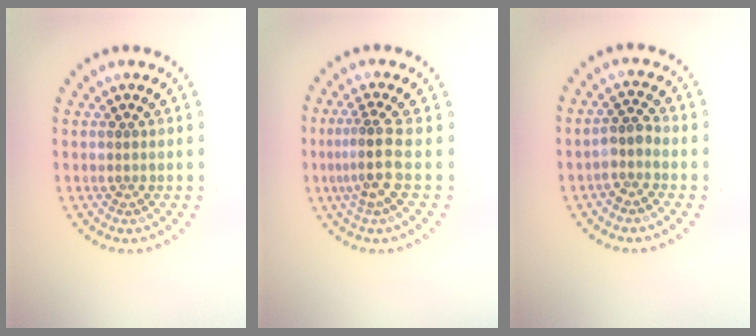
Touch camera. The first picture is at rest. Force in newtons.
{"total": 3.2, "press": 2.3, "slide": 2.2}
{"total": 1.8, "press": 1.5, "slide": 0.9}